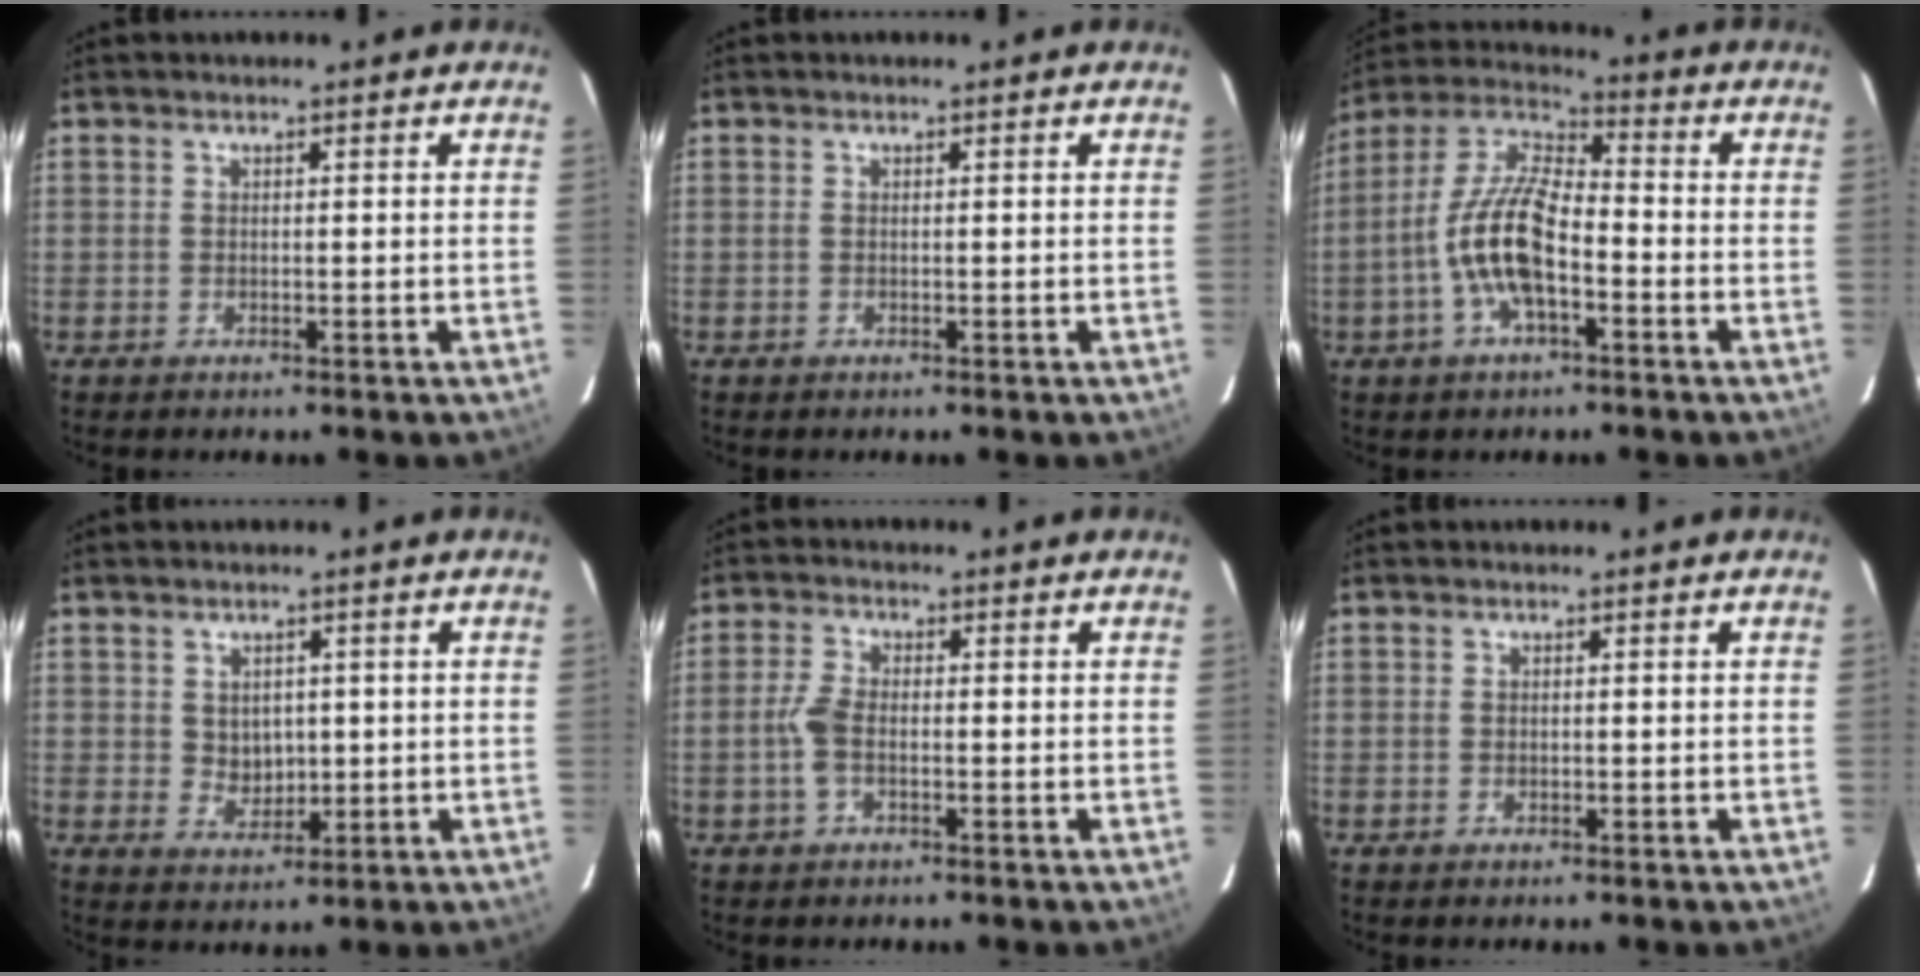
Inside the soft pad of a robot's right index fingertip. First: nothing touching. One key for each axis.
{"total": 0.0}
{"total": 13.2, "fx": -4.1, "fy": 5.2, "fz": 11.4, "tx": -0.238, "ty": 0.006, "tz": -0.081}
{"total": 4.0, "fx": 0.7, "fy": 3.5, "fz": 1.7, "tx": -0.026, "ty": 0.001, "tz": 0.023}
{"total": 3.9, "fx": -1.0, "fy": 1.8, "fz": 3.3, "tx": -0.078, "ty": 0.004, "tz": -0.019}
{"total": 0.0}